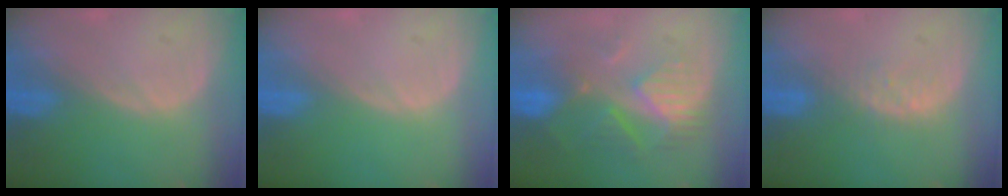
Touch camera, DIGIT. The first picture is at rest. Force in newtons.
{"total": 0.0}
{"total": 8.6, "press": 8.1, "slide": 3.1}
{"total": 2.8, "press": 2.8, "slide": 0.3}